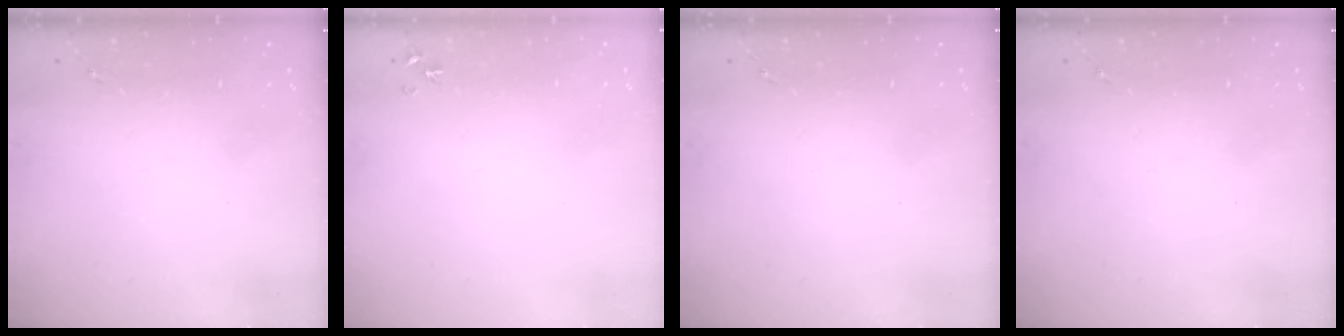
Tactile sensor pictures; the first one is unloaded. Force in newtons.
{"total": 3.2, "press": 3.2, "slide": 0.4}
{"total": 0.0}
{"total": 0.0}